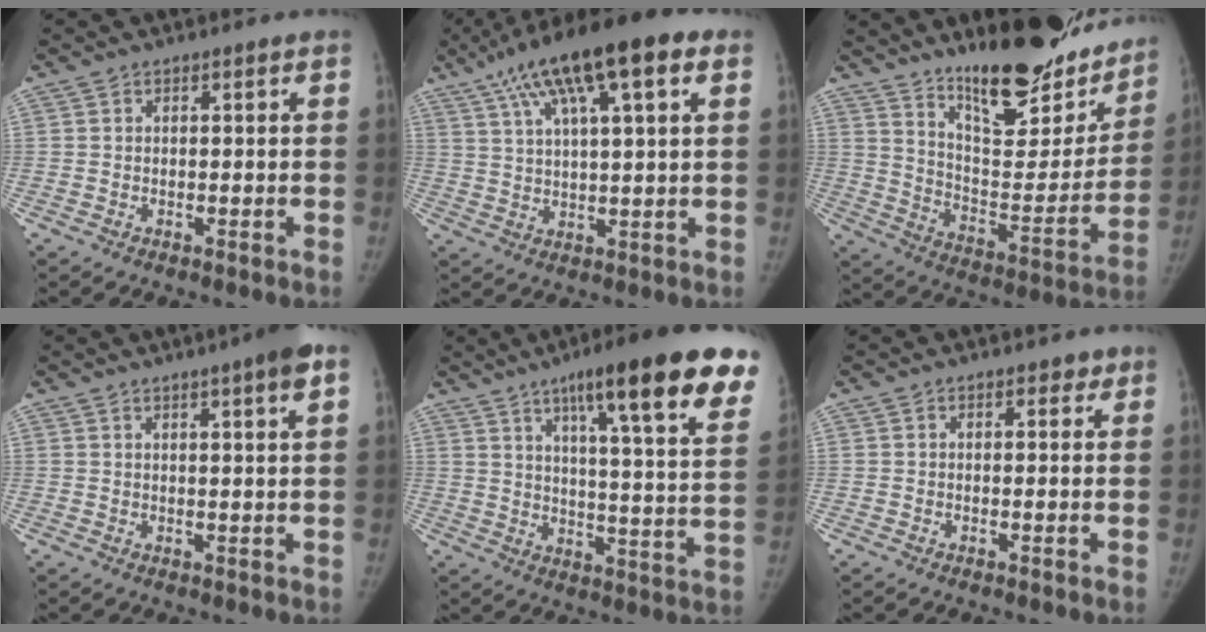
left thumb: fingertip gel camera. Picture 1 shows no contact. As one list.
[{"total": 19.0, "force": [9.2, 5.3, 15.8], "torque": [-0.258, 0.014, 0.149]}, {"total": 25.4, "force": [19.8, 7.9, 13.8], "torque": [-0.156, -0.117, 0.293]}, {"total": 6.0, "force": [3.3, 0.2, 5.0], "torque": [-0.065, -0.001, 0.043]}, {"total": 26.1, "force": [15.7, 4.4, 20.3], "torque": [-0.270, -0.041, 0.216]}, {"total": 1.6, "force": [1.0, 0.9, 0.9], "torque": [0.002, -0.002, 0.009]}]